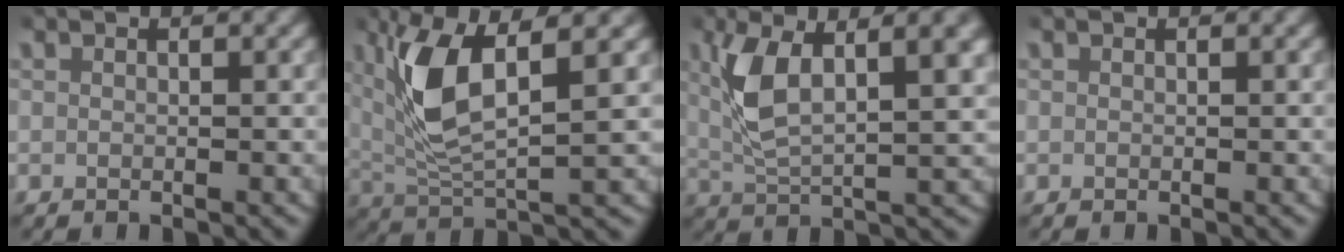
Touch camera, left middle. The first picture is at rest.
{"total": 6.8, "force": [2.0, 2.3, 6.1], "torque": [-0.130, 0.013, 0.034]}
{"total": 6.7, "force": [2.0, 2.5, 5.9], "torque": [-0.115, 0.009, 0.036]}
{"total": 0.0}